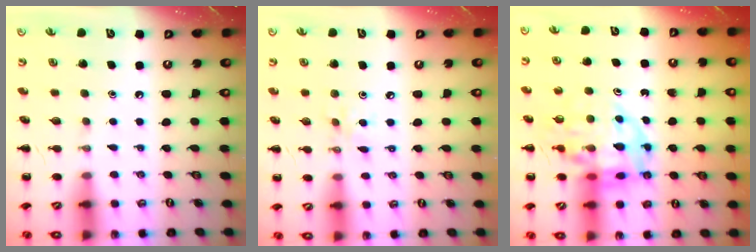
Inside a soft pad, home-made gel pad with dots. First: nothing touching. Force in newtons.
{"total": 3.0, "press": 2.8, "slide": 1.0}
{"total": 14.9, "press": 14.4, "slide": 3.8}